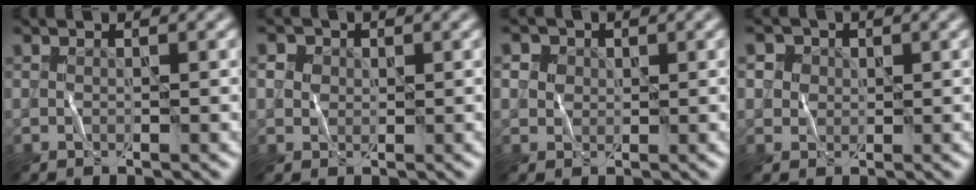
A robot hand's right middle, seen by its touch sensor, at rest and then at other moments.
{"total": 2.2, "force": [1.0, 1.9, 0.5], "torque": [-0.013, 0.010, -0.001]}
{"total": 2.6, "force": [1.4, 2.1, 0.5], "torque": [-0.020, 0.008, 0.011]}
{"total": 2.8, "force": [1.5, 2.3, 0.4], "torque": [-0.015, 0.008, 0.007]}